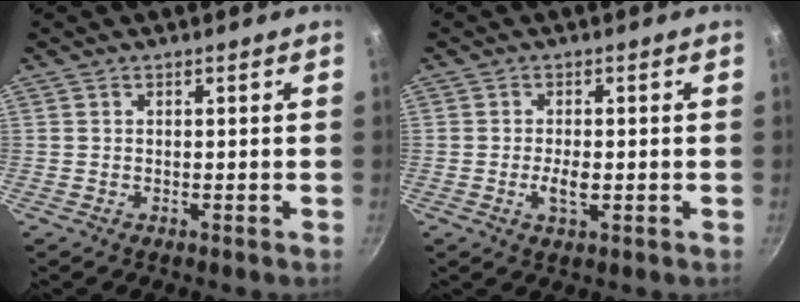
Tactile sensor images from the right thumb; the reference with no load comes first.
{"total": 3.5, "force": [-0.7, 1.6, 3.0], "torque": [-0.053, 0.003, -0.013]}